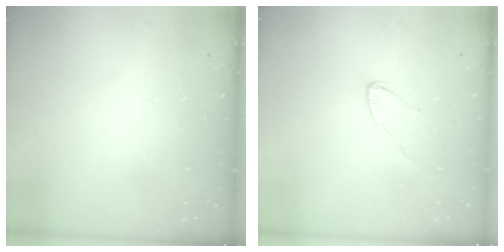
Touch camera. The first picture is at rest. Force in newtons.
{"total": 5.9, "press": 5.9, "slide": 0.5}